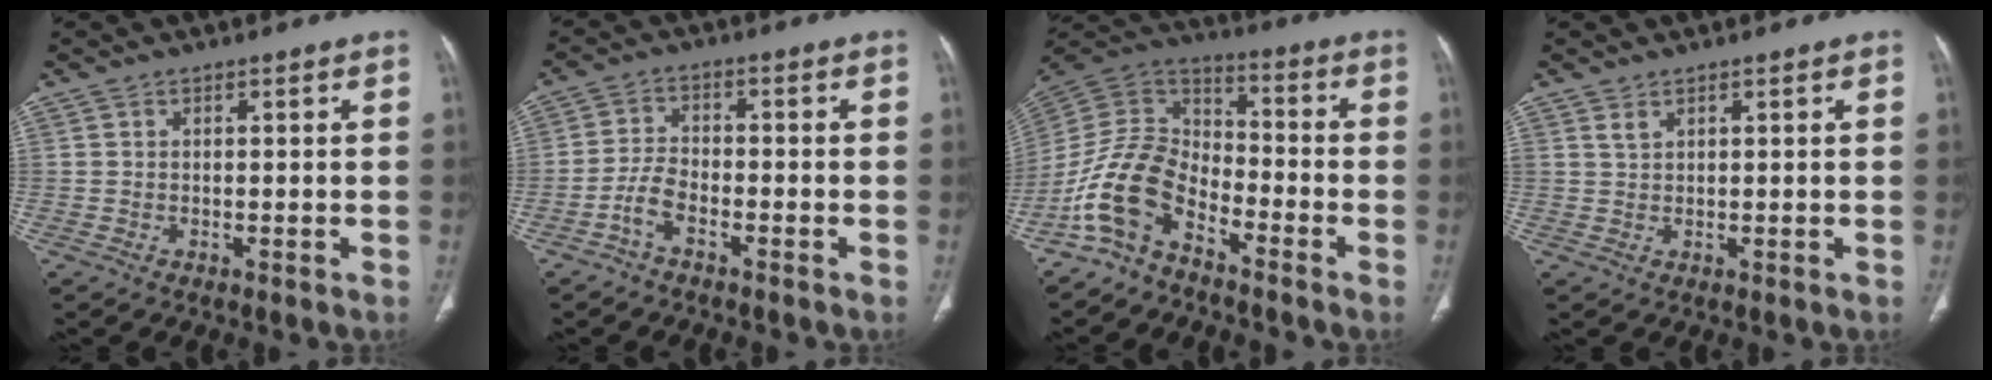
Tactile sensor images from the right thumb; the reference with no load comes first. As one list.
[{"total": 4.3, "force": [-2.6, 2.0, 2.8], "torque": [-0.056, 0.024, -0.056]}, {"total": 12.4, "force": [-7.7, 6.8, 6.9], "torque": [-0.128, 0.075, -0.165]}, {"total": 1.5, "force": [1.1, 0.4, 0.9], "torque": [-0.016, -0.001, 0.027]}]